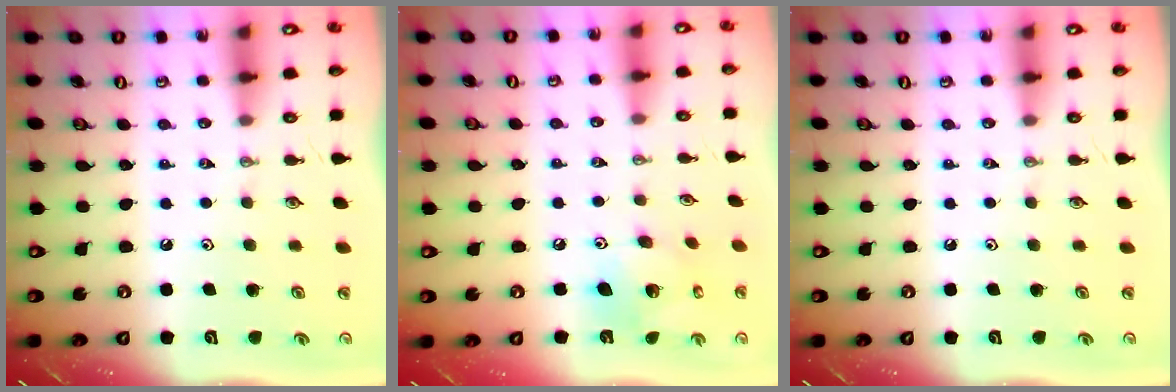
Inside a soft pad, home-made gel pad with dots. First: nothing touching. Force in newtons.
{"total": 11.5, "press": 11.5, "slide": 0.6}
{"total": 0.0}